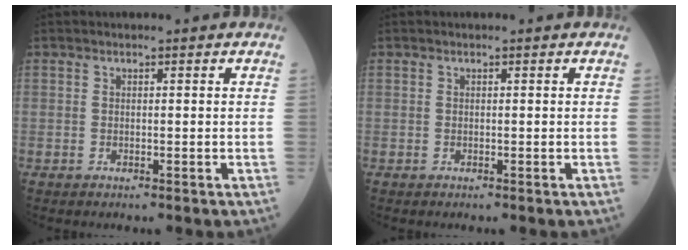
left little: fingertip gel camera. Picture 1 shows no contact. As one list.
[{"total": 0.0}]